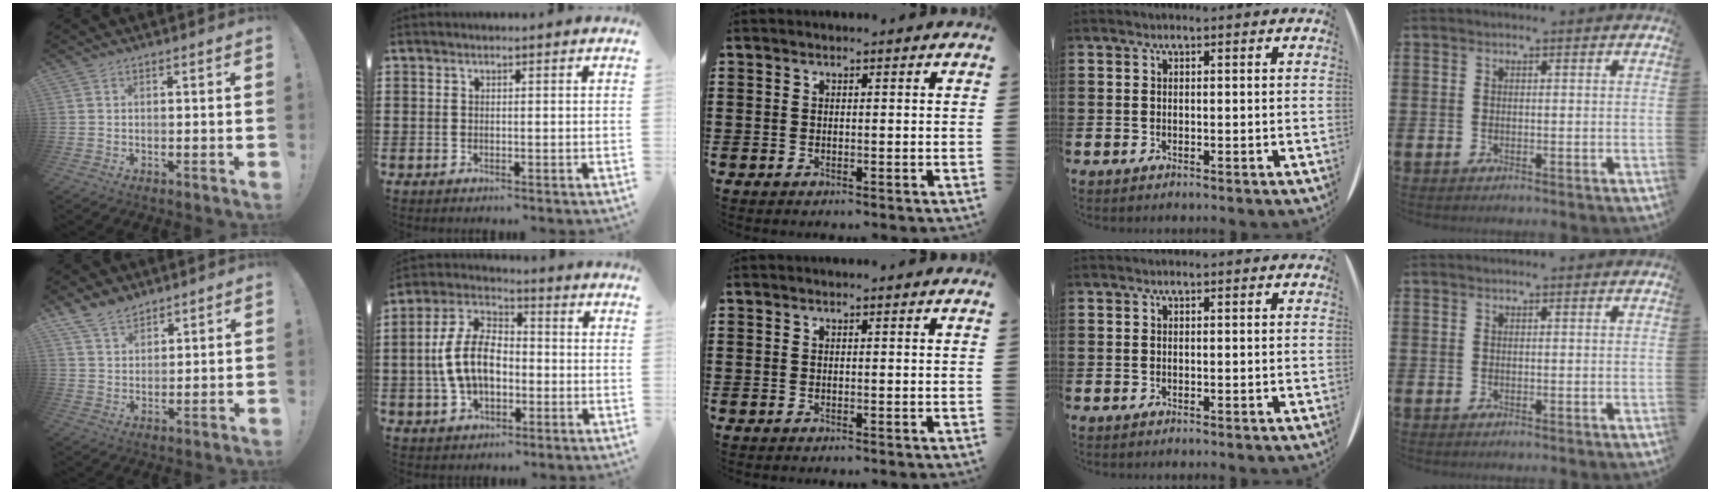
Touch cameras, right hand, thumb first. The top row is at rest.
{"thumb": {"total": 7.2, "force": [5.8, 3.6, 2.3], "torque": [-0.047, -0.032, 0.113]}, "index": {"total": 9.6, "force": [-1.4, 5.7, 7.6], "torque": [-0.186, 0.005, -0.036]}}